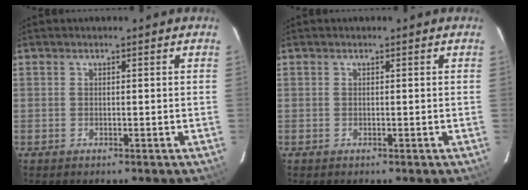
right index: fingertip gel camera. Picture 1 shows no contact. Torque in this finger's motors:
{"motor_torque": [0.00, 0.00, 0.00, 0.00]}